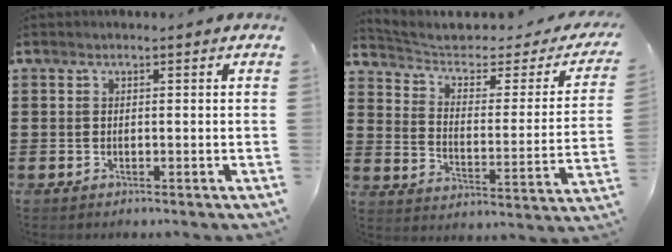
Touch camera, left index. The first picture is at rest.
{"total": 3.8, "force": [2.5, 1.5, 2.4], "torque": [-0.064, -0.023, 0.035]}